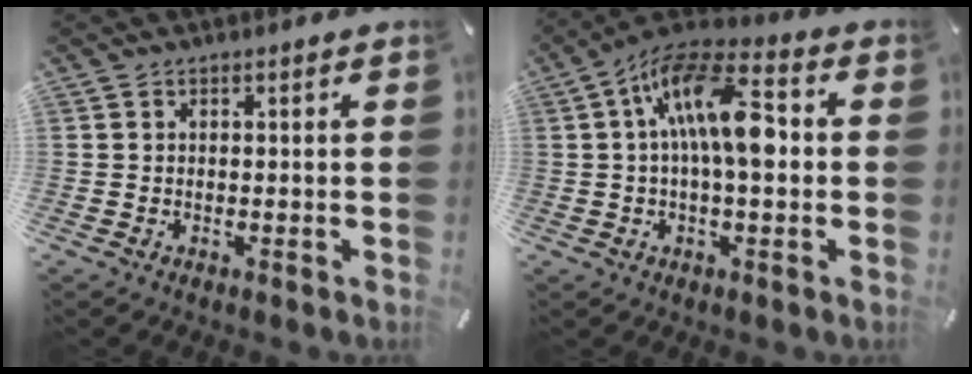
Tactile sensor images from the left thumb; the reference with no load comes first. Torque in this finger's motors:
{"motor_torque": [-0.25, 2.31, 2.50, -0.27, 0.72]}